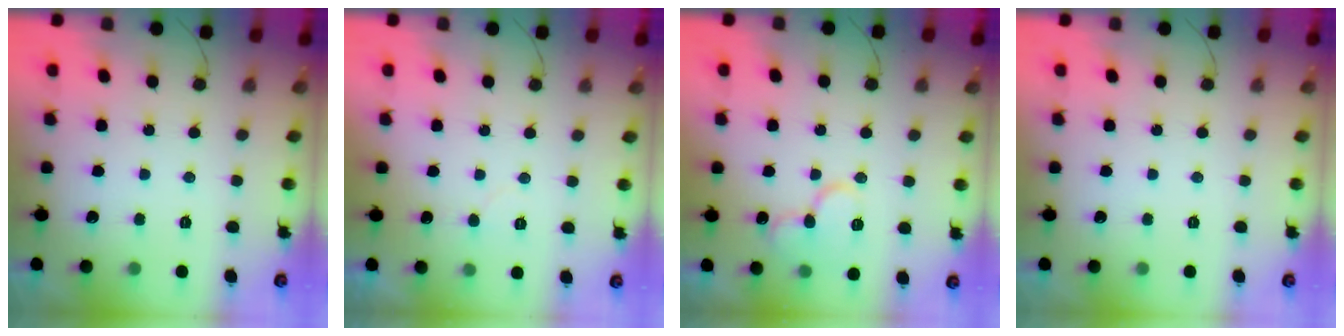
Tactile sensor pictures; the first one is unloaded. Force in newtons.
{"total": 4.4, "press": 4.3, "slide": 0.5}
{"total": 11.9, "press": 11.9, "slide": 1.3}
{"total": 0.0}